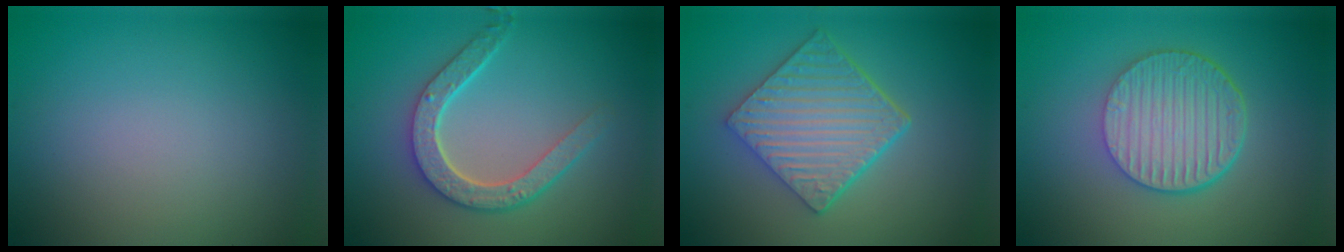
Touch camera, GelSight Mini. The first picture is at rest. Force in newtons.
{"total": 4.5, "press": 3.6, "slide": 2.7}
{"total": 6.2, "press": 4.5, "slide": 4.3}
{"total": 6.7, "press": 4.6, "slide": 4.9}